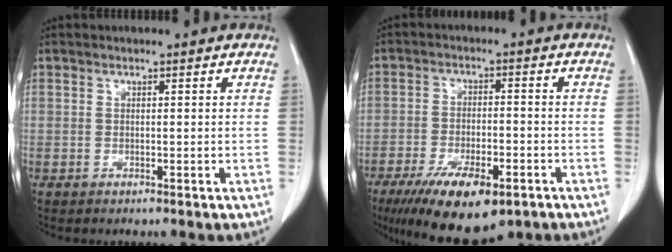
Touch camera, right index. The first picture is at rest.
{"total": 12.8, "force": [-7.8, 4.4, 9.1], "torque": [-0.153, -0.017, -0.123]}